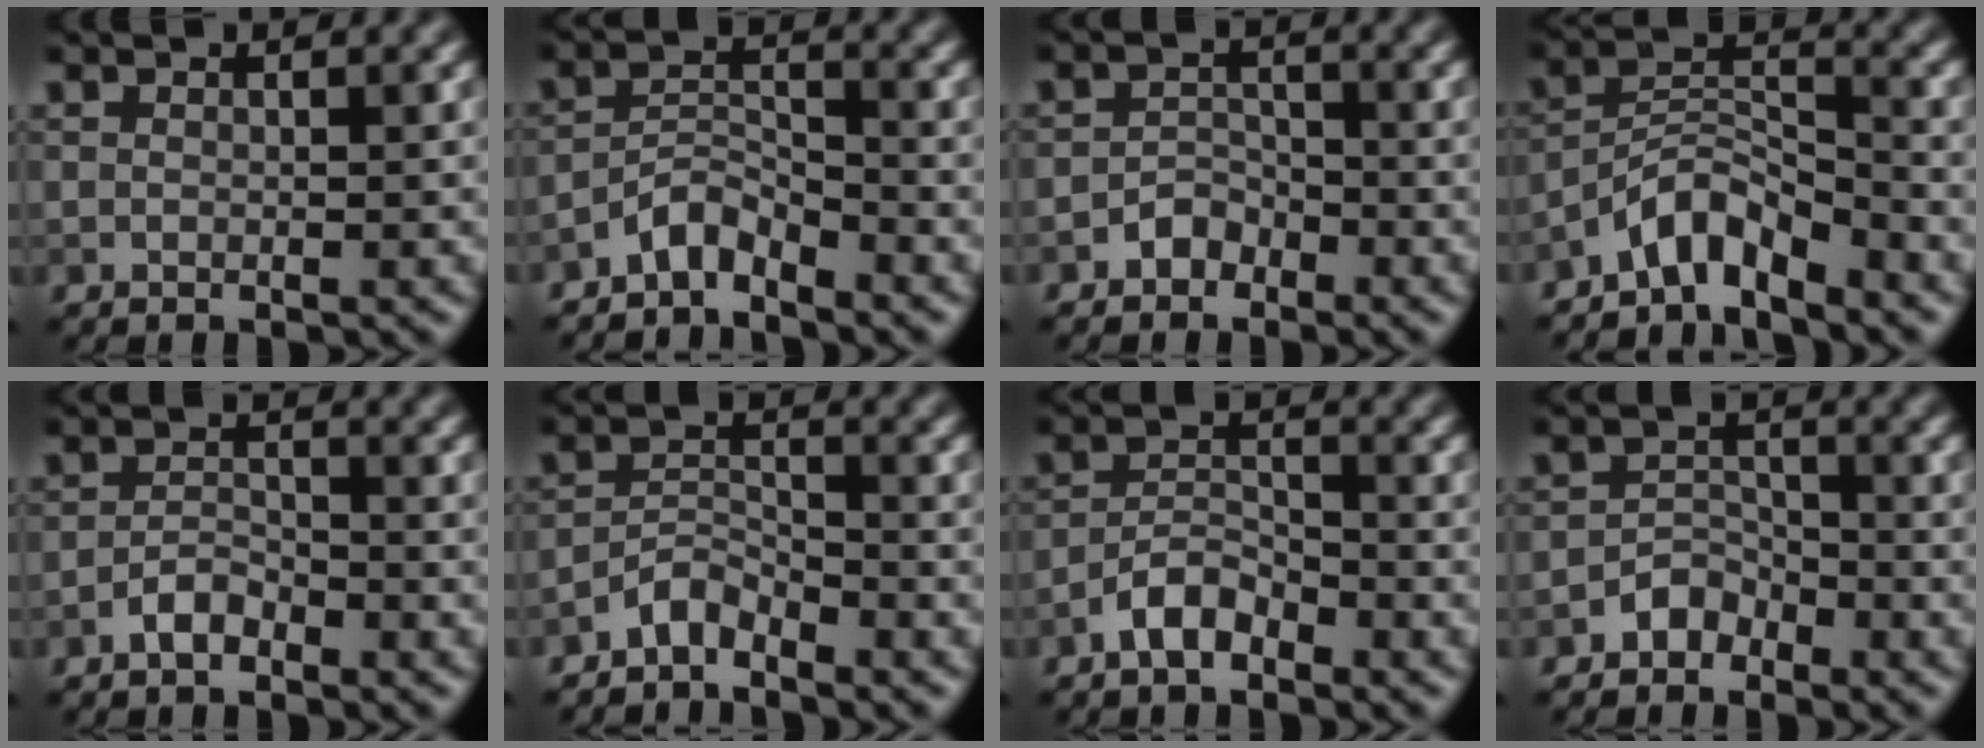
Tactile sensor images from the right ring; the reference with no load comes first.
{"total": 2.7, "force": [-2.4, 0.6, 1.0], "torque": [-0.019, 0.011, -0.051]}
{"total": 1.8, "force": [-1.3, 1.1, 0.5], "torque": [-0.003, 0.009, -0.025]}
{"total": 4.3, "force": [-3.6, 1.1, 2.1], "torque": [-0.032, 0.011, -0.077]}
{"total": 1.8, "force": [-1.3, 0.7, 1.0], "torque": [-0.020, 0.006, -0.029]}
{"total": 2.3, "force": [-2.1, 0.5, 0.8], "torque": [-0.014, 0.009, -0.045]}
{"total": 2.8, "force": [-2.0, 1.1, 1.5], "torque": [-0.028, 0.010, -0.044]}
{"total": 2.0, "force": [-1.6, 1.2, 0.5], "torque": [-0.003, 0.011, -0.031]}